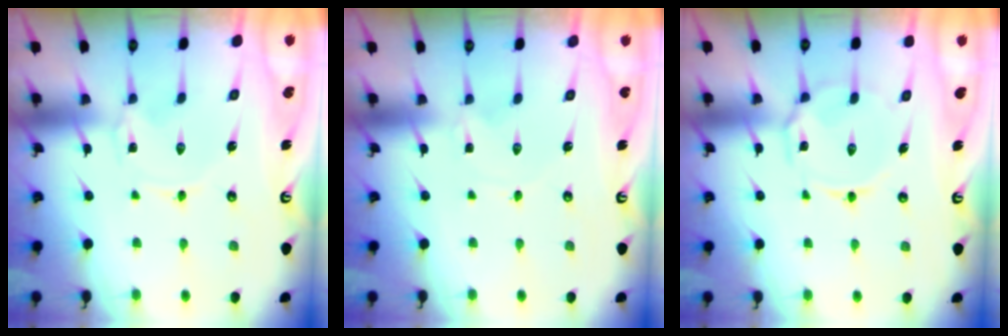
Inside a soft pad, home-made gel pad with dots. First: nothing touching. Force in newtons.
{"total": 0.8, "press": 0.8, "slide": 0.1}
{"total": 8.7, "press": 8.6, "slide": 0.7}